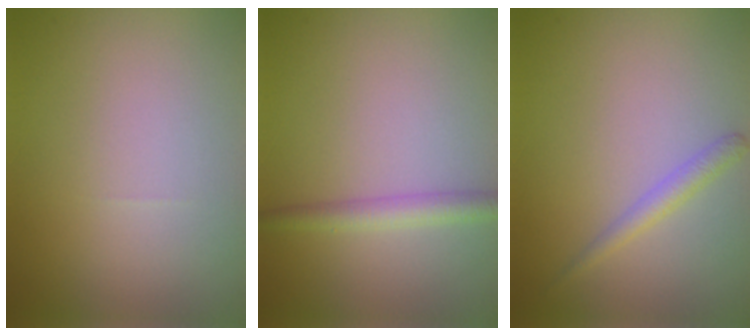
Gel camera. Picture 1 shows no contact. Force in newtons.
{"total": 2.3, "press": 2.3, "slide": 0.1}
{"total": 1.6, "press": 1.6, "slide": 0.0}